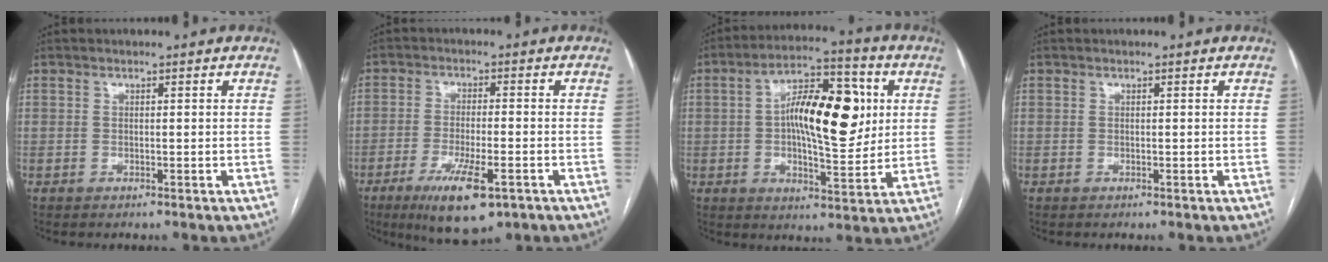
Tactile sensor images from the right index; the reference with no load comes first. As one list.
[{"total": 10.0, "force": [-5.3, 2.4, 8.2], "torque": [-0.148, -0.022, -0.078]}, {"total": 15.7, "force": [2.4, 5.5, 14.5], "torque": [-0.237, 0.026, 0.036]}, {"total": 0.0}]